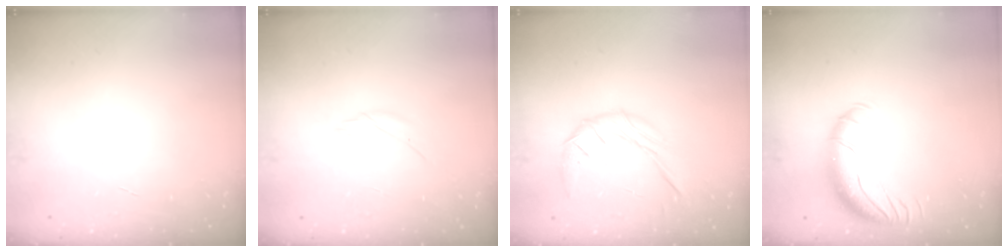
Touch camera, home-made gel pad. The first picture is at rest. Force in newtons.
{"total": 5.4, "press": 5.1, "slide": 1.7}
{"total": 9.3, "press": 9.3, "slide": 0.8}
{"total": 12.6, "press": 12.3, "slide": 2.8}